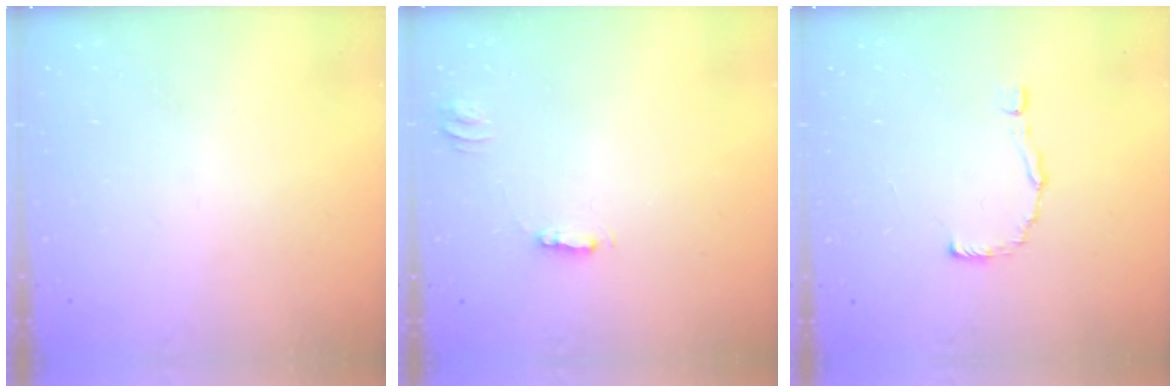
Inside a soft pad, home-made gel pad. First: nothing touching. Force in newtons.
{"total": 2.3, "press": 2.3, "slide": 0.2}
{"total": 2.5, "press": 2.5, "slide": 0.1}